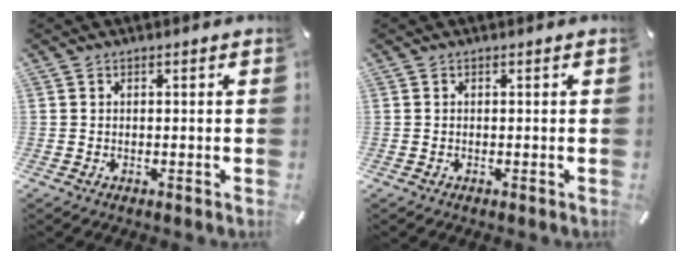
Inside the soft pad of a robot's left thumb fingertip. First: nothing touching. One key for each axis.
{"total": 0.0}